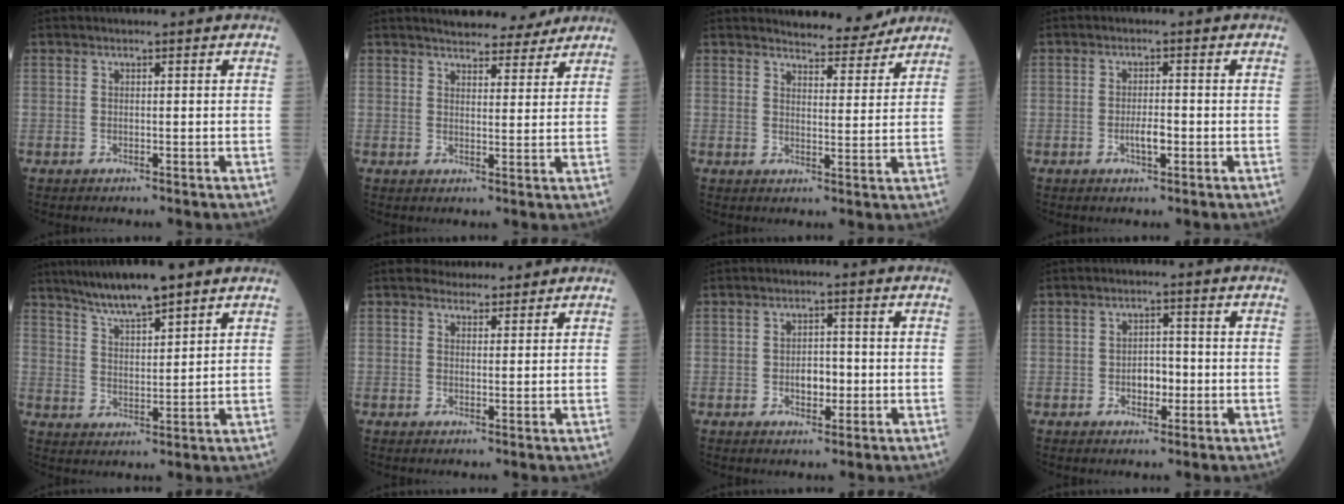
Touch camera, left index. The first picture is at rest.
{"total": 9.9, "force": [9.0, 2.6, 3.2], "torque": [-0.035, 0.006, 0.112]}
{"total": 6.6, "force": [6.4, 1.2, 1.1], "torque": [-0.021, -0.005, 0.082]}
{"total": 2.6, "force": [-0.9, 0.7, 2.3], "torque": [-0.042, 0.002, -0.015]}
{"total": 8.4, "force": [6.9, 0.7, 4.8], "torque": [-0.092, 0.012, 0.126]}
{"total": 3.3, "force": [3.0, 1.5, 0.3], "torque": [0.001, 0.010, 0.043]}
{"total": 3.3, "force": [-0.7, 2.0, 2.5], "torque": [-0.039, 0.004, -0.009]}
{"total": 3.2, "force": [-0.9, 2.0, 2.4], "torque": [-0.035, 0.007, -0.013]}